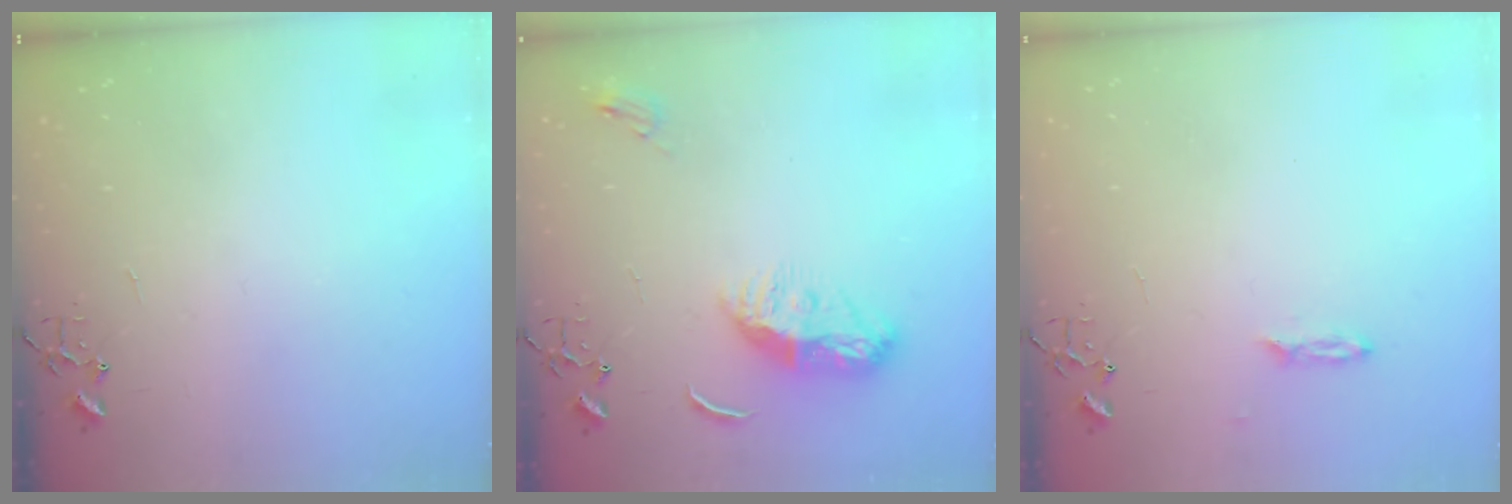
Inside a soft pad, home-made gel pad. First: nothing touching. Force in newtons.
{"total": 11.6, "press": 11.6, "slide": 0.3}
{"total": 2.3, "press": 2.2, "slide": 0.4}